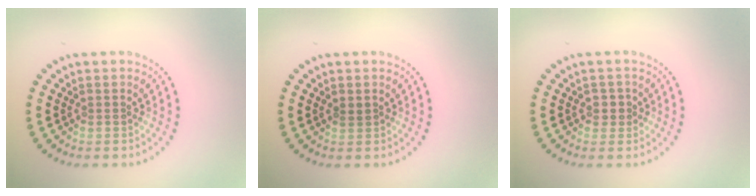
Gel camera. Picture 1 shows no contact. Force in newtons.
{"total": 0.7, "press": 0.7, "slide": 0.3}
{"total": 1.1, "press": 1.0, "slide": 0.5}